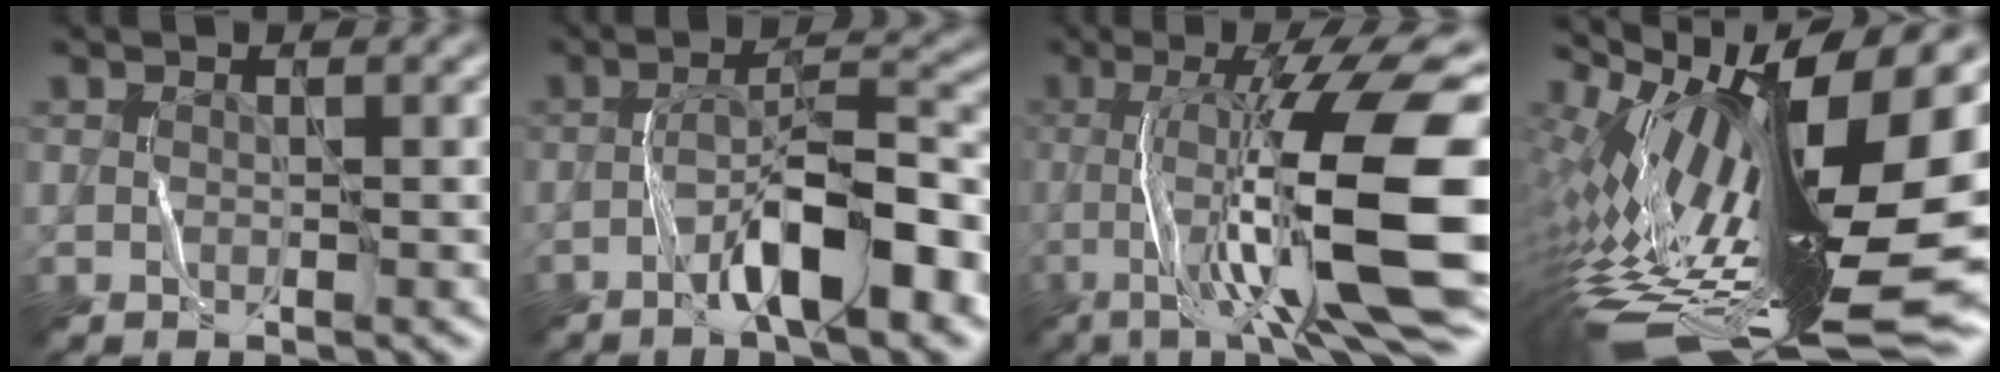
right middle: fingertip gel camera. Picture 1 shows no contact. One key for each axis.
{"total": 6.9, "fx": -3.8, "fy": 1.3, "fz": 5.6, "tx": -0.091, "ty": 0.032, "tz": -0.058}
{"total": 14.4, "fx": -3.0, "fy": 3.1, "fz": 13.7, "tx": -0.216, "ty": 0.023, "tz": -0.042}
{"total": 17.6, "fx": -1.1, "fy": 6.5, "fz": 16.4, "tx": -0.273, "ty": -0.005, "tz": -0.014}